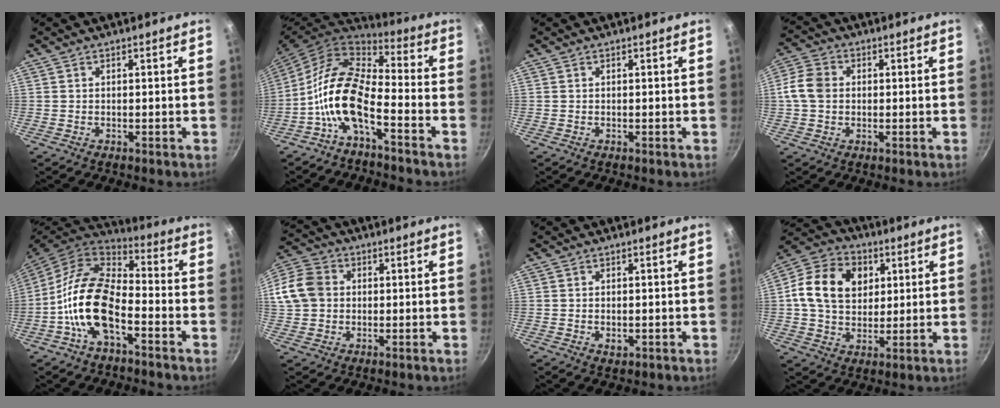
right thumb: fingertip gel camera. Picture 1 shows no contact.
{"total": 13.2, "force": [-5.1, 5.8, 10.7], "torque": [-0.207, 0.057, -0.114]}
{"total": 0.0}
{"total": 6.5, "force": [0.2, 5.2, 3.9], "torque": [-0.067, 0.012, -0.010]}
{"total": 15.6, "force": [-5.2, 8.2, 12.2], "torque": [-0.219, 0.046, -0.115]}
{"total": 14.0, "force": [1.5, 11.8, 7.3], "torque": [-0.158, 0.028, 0.016]}
{"total": 1.9, "force": [-0.4, 1.2, 1.4], "torque": [-0.021, -0.002, -0.004]}
{"total": 15.4, "force": [3.2, 11.9, 9.2], "torque": [-0.140, 0.011, 0.044]}